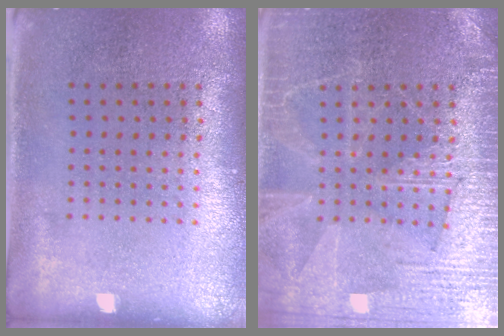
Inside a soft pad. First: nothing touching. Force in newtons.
{"total": 3.6, "press": 3.5, "slide": 0.6}